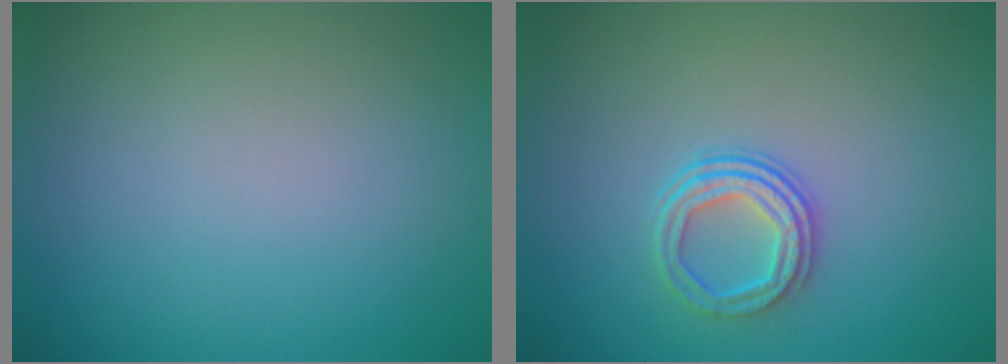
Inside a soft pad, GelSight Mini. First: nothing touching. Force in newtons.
{"total": 3.0, "press": 2.4, "slide": 1.7}